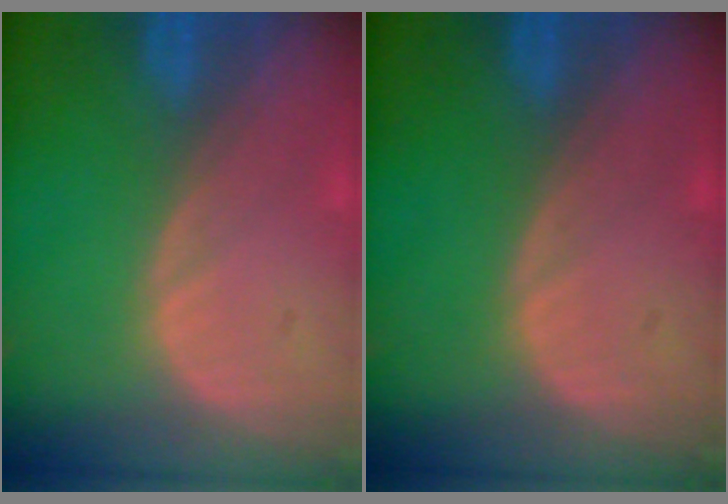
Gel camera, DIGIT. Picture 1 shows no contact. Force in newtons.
{"total": 0.0}